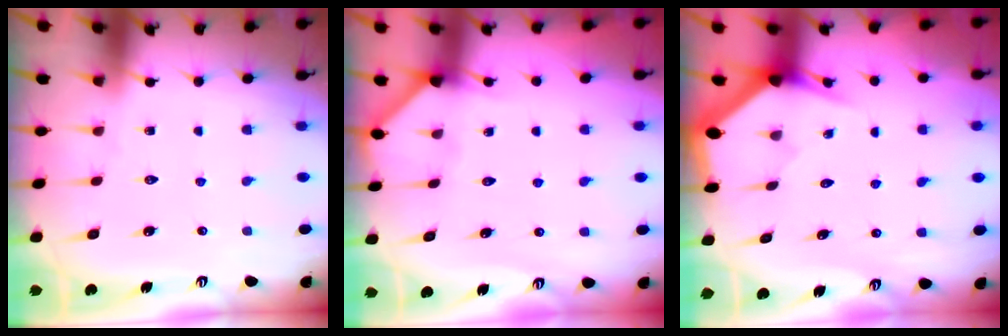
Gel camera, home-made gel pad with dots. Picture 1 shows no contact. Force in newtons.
{"total": 2.7, "press": 2.7, "slide": 0.2}
{"total": 3.1, "press": 3.1, "slide": 0.1}